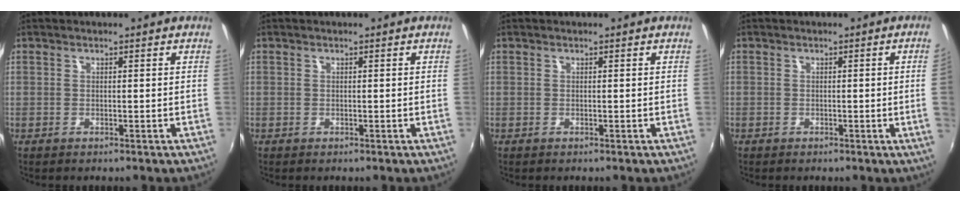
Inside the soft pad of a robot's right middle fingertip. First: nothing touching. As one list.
[{"total": 0.0}, {"total": 0.0}, {"total": 2.3, "force": [-0.2, -1.3, 1.9], "torque": [-0.031, -0.010, 0.002]}]